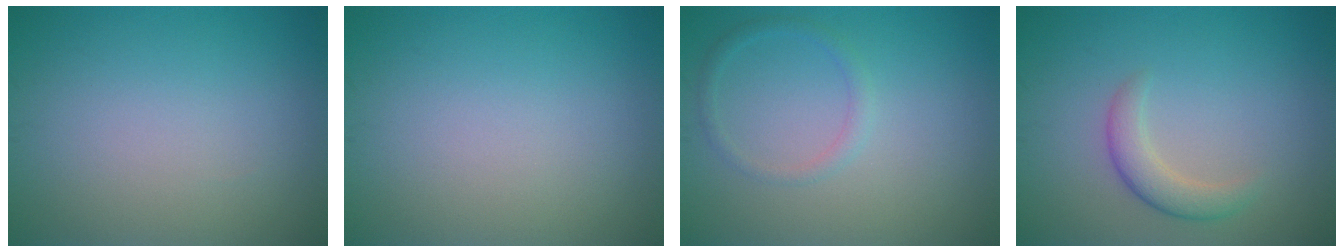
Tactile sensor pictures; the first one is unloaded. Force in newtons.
{"total": 0.0}
{"total": 1.3, "press": 1.3, "slide": 0.1}
{"total": 2.5, "press": 2.5, "slide": 0.2}